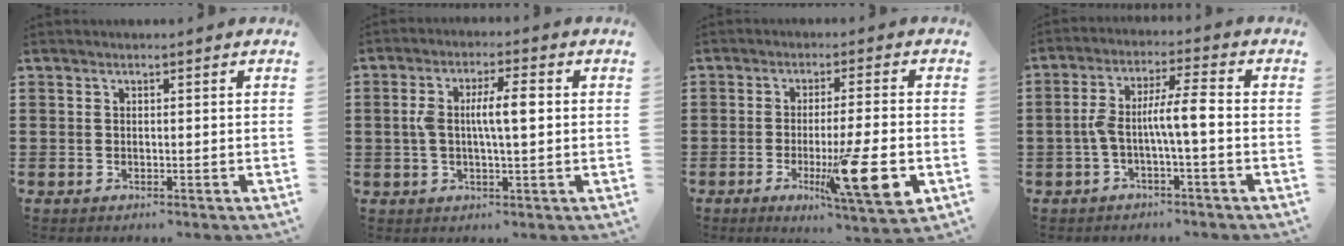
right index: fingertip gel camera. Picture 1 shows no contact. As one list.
[{"total": 6.4, "force": [0.5, 1.8, 6.1], "torque": [-0.122, 0.004, 0.004]}, {"total": 12.3, "force": [-3.6, 1.4, 11.7], "torque": [-0.184, -0.015, -0.059]}, {"total": 6.3, "force": [-1.1, 1.0, 6.2], "torque": [-0.128, 0.001, -0.030]}]